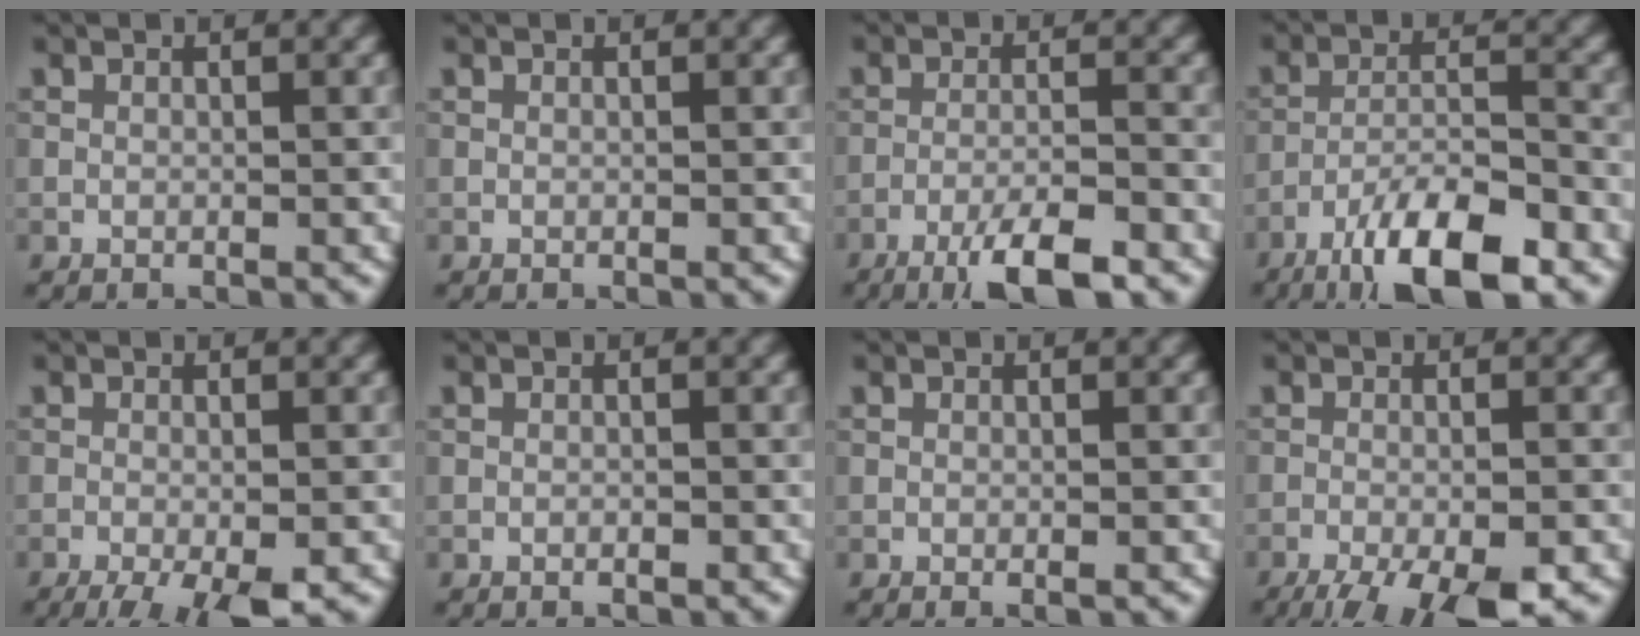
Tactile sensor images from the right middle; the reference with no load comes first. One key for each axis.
{"total": 0.0}
{"total": 6.0, "fx": -4.1, "fy": 0.9, "fz": 4.2, "tx": -0.069, "ty": 0.002, "tz": -0.074}
{"total": 9.7, "fx": -6.7, "fy": 2.4, "fz": 6.6, "tx": -0.110, "ty": -0.001, "tz": -0.122}
{"total": 5.8, "fx": -3.6, "fy": 1.4, "fz": 4.4, "tx": -0.068, "ty": -0.011, "tz": -0.057}
{"total": 0.5, "fx": -0.3, "fy": 0.1, "fz": 0.4, "tx": -0.005, "ty": -0.001, "tz": -0.004}
{"total": 0.6, "fx": -0.2, "fy": 0.0, "fz": 0.5, "tx": -0.007, "ty": -0.003, "tz": -0.004}
{"total": 8.8, "fx": -6.2, "fy": 2.4, "fz": 5.8, "tx": -0.101, "ty": -0.037, "tz": -0.092}